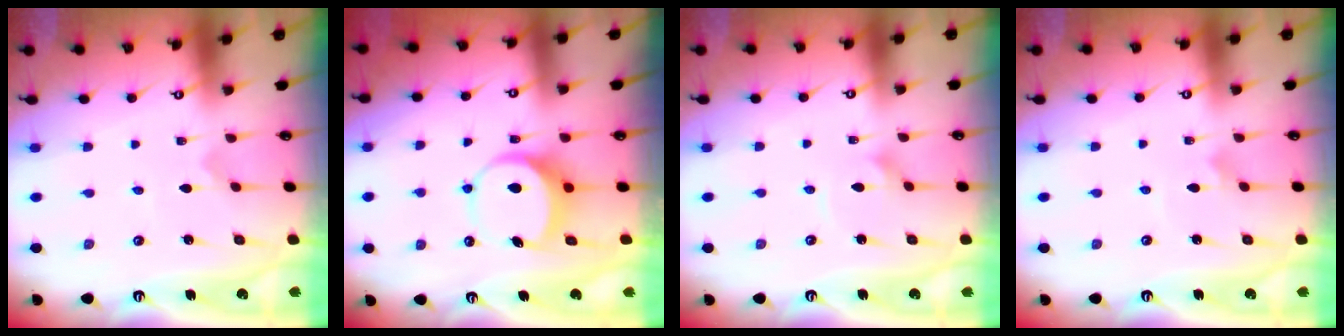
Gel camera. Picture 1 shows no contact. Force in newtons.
{"total": 6.9, "press": 6.8, "slide": 0.9}
{"total": 1.6, "press": 1.6, "slide": 0.3}
{"total": 2.0, "press": 2.0, "slide": 0.1}